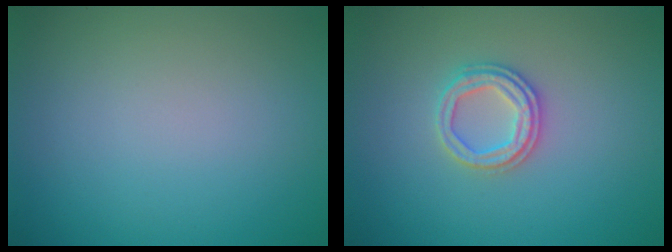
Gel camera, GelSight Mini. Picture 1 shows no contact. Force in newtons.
{"total": 2.5, "press": 2.4, "slide": 0.6}